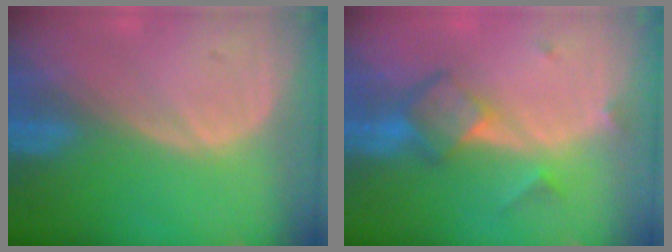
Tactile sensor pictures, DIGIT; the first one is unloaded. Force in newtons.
{"total": 6.0, "press": 5.2, "slide": 3.0}